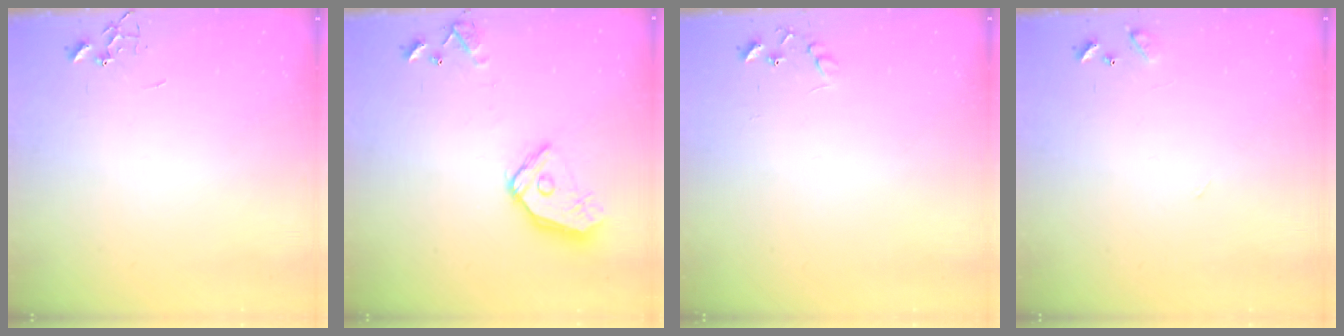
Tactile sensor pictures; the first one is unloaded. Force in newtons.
{"total": 14.6, "press": 14.4, "slide": 1.8}
{"total": 8.9, "press": 8.9, "slide": 0.5}
{"total": 8.4, "press": 8.4, "slide": 0.5}